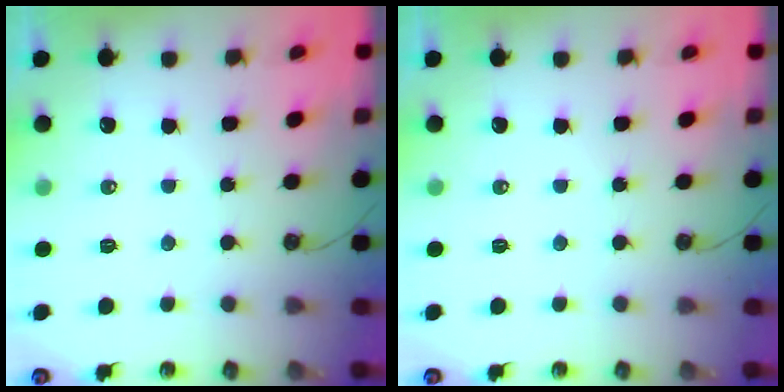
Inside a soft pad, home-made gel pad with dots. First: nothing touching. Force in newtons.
{"total": 0.0}